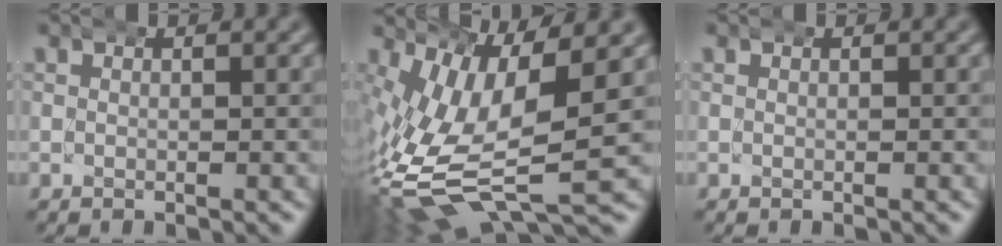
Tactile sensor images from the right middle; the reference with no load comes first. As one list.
[{"total": 10.9, "force": [-2.5, 6.0, 8.7], "torque": [-0.187, -0.039, -0.020]}, {"total": 0.0}]